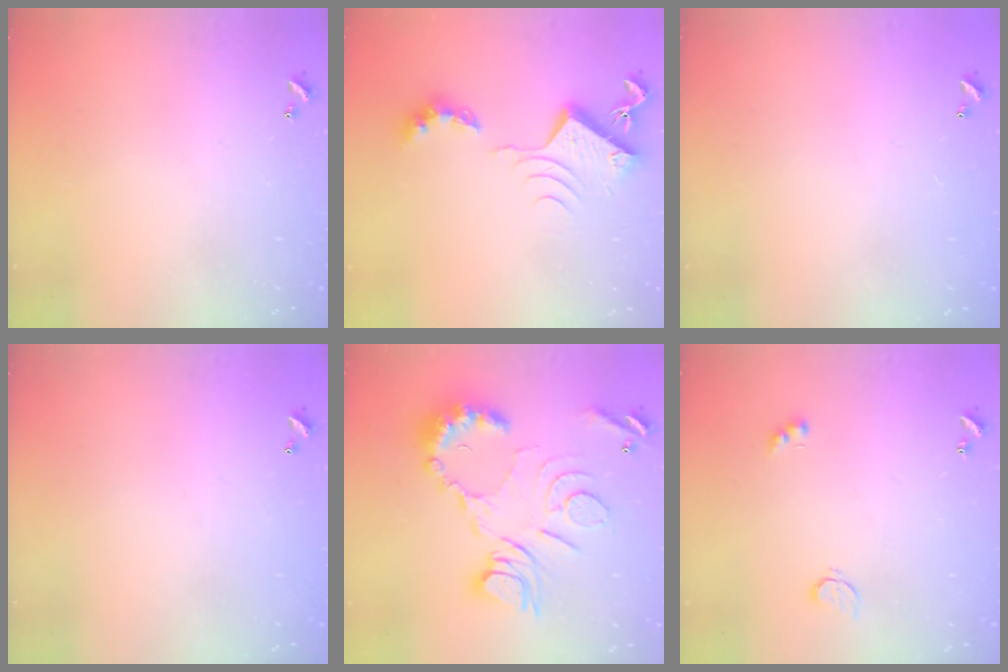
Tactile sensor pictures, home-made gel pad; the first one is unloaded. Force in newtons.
{"total": 9.2, "press": 9.2, "slide": 0.5}
{"total": 2.9, "press": 2.9, "slide": 0.1}
{"total": 2.8, "press": 2.8, "slide": 0.1}
{"total": 16.2, "press": 16.1, "slide": 2.0}
{"total": 2.5, "press": 2.4, "slide": 0.5}